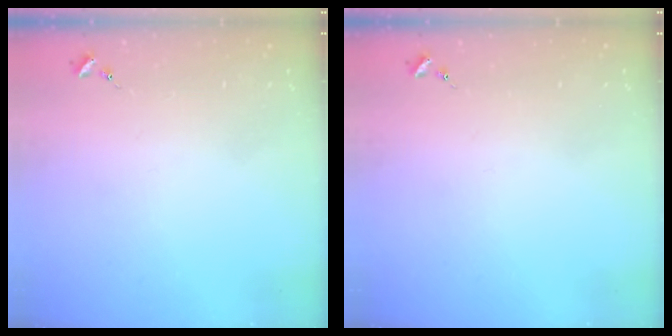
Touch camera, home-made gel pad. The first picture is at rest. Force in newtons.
{"total": 0.0}